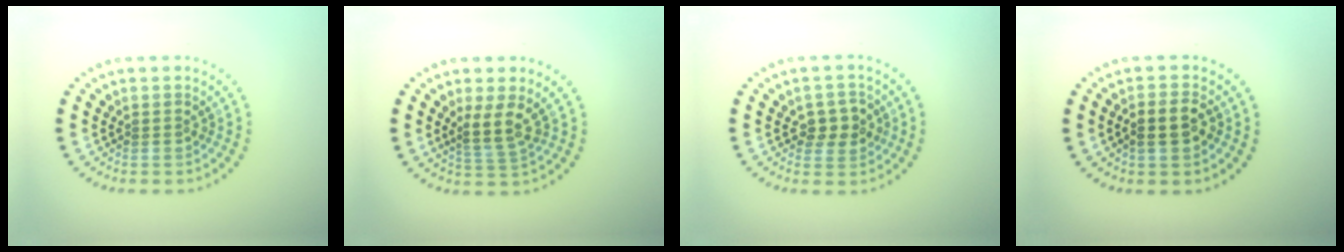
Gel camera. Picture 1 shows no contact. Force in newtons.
{"total": 2.6, "press": 2.0, "slide": 1.7}
{"total": 2.5, "press": 2.5, "slide": 0.6}
{"total": 2.6, "press": 2.6, "slide": 0.7}